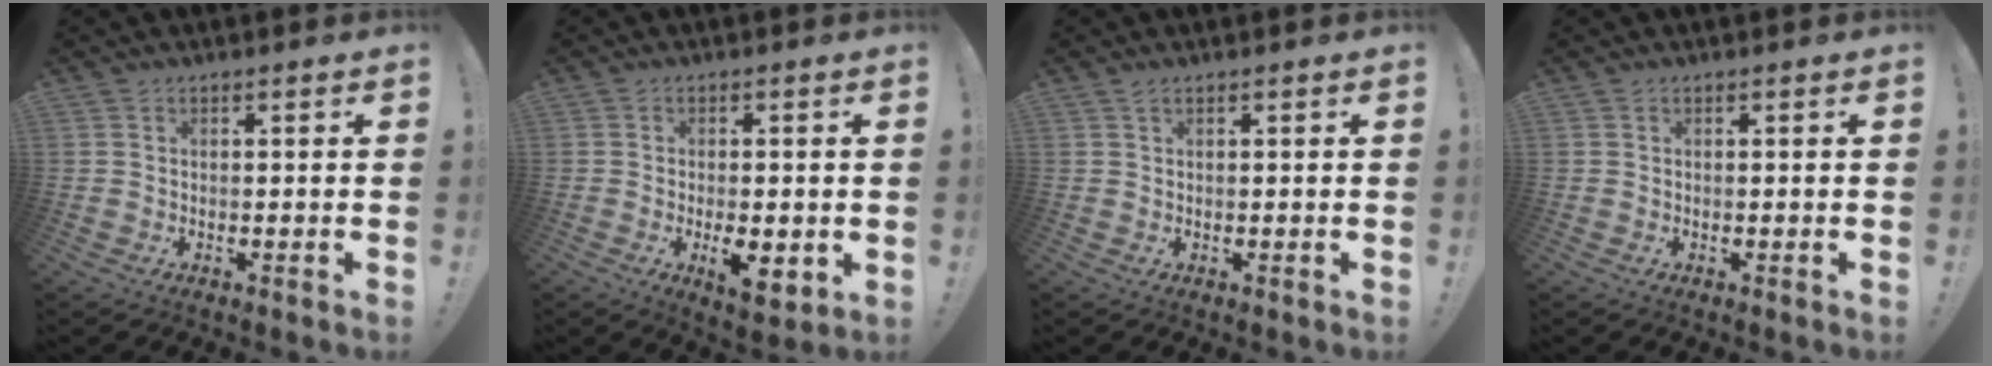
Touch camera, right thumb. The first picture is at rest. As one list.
[{"total": 7.5, "force": [-1.9, 3.1, 6.6], "torque": [-0.103, -0.006, -0.029]}, {"total": 1.0, "force": [0.7, 0.1, 0.6], "torque": [-0.014, 0.001, 0.013]}, {"total": 0.0}]